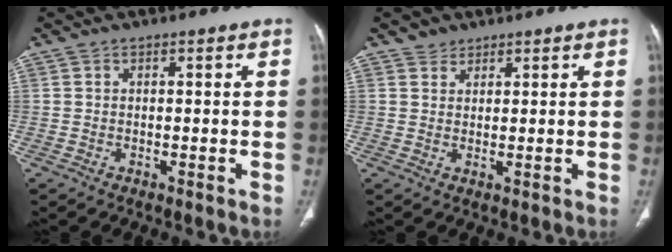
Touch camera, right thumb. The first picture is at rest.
{"total": 2.2, "force": [1.6, 1.5, 0.1], "torque": [0.014, -0.010, 0.023]}